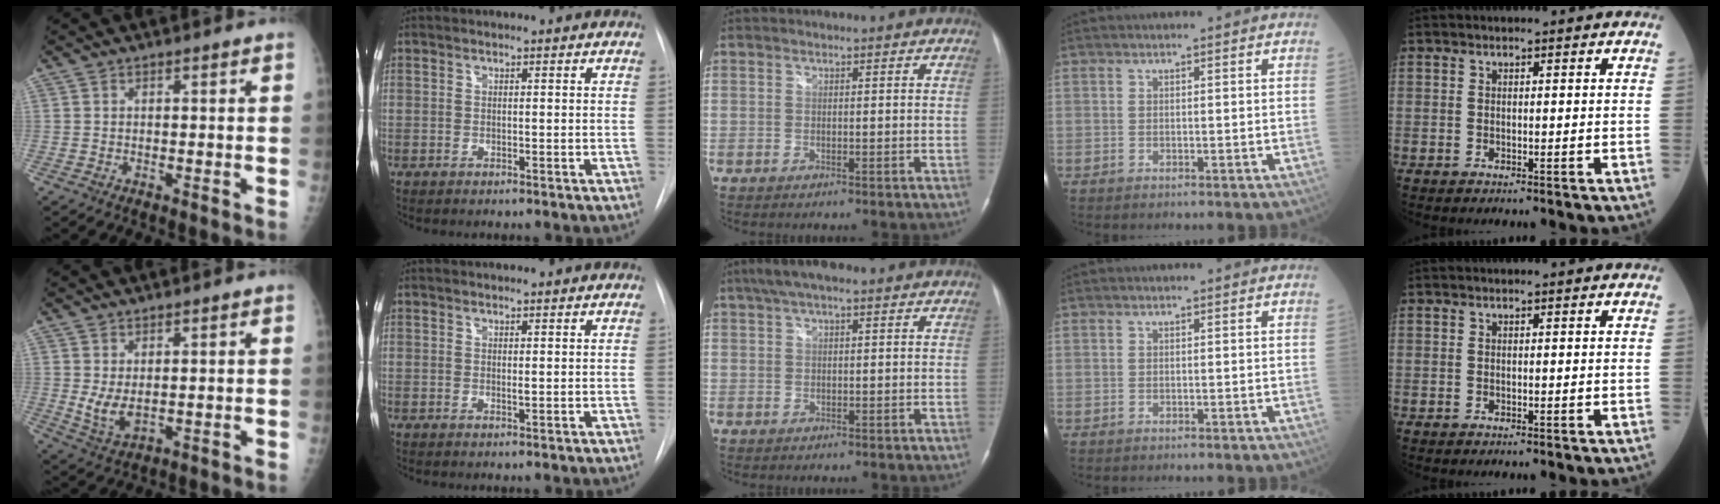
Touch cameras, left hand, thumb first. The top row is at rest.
{"thumb": {"total": 5.0, "force": [1.4, 2.5, 4.1], "torque": [-0.070, -0.015, 0.035]}, "index": {"total": 0.5, "force": [0.5, 0.0, 0.0], "torque": [-0.006, 0.005, 0.005]}, "middle": {"total": 5.1, "force": [3.5, 1.5, 3.4], "torque": [-0.068, 0.033, 0.061]}}